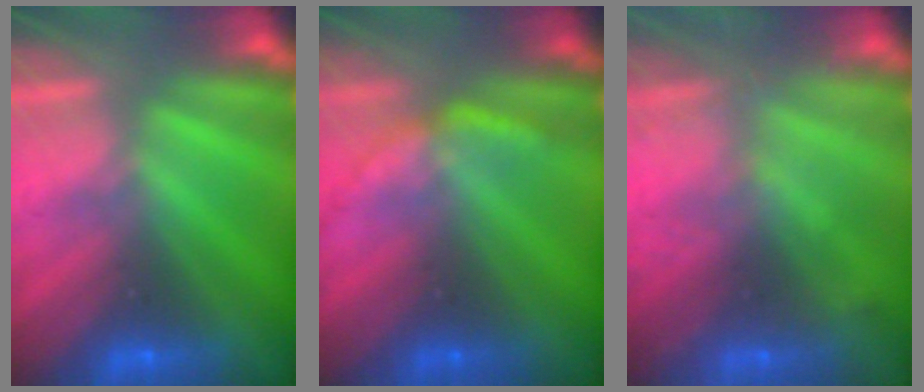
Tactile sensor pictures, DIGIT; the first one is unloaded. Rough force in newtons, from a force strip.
{"total": 2.1}
{"total": 2.1}